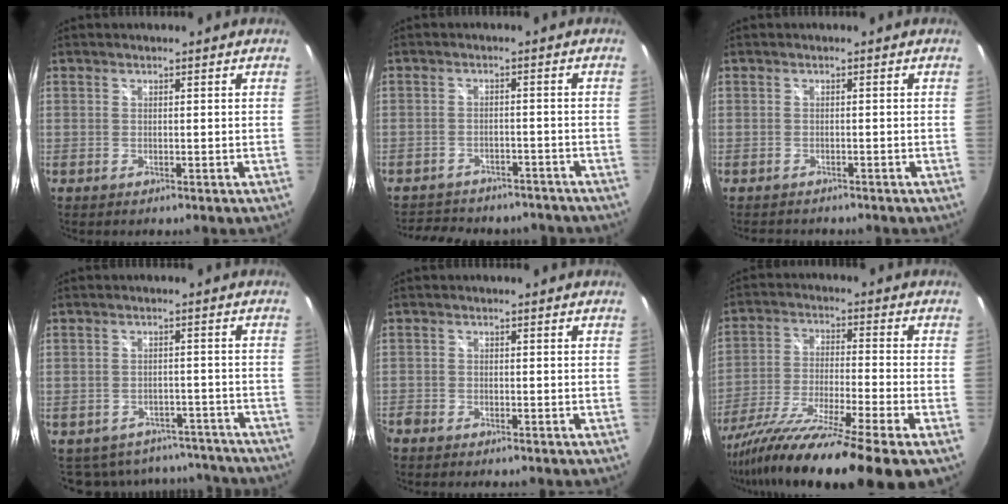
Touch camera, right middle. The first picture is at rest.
{"total": 13.7, "force": [-11.6, 5.6, 4.7], "torque": [-0.103, 0.006, -0.147]}
{"total": 2.4, "force": [-2.2, 0.8, 0.6], "torque": [-0.012, -0.007, -0.033]}
{"total": 14.0, "force": [-12.1, 6.4, 3.1], "torque": [-0.069, 0.027, -0.143]}
{"total": 2.6, "force": [-2.3, 1.0, 0.5], "torque": [-0.022, -0.009, -0.045]}
{"total": 20.7, "force": [-15.8, -1.0, 13.3], "torque": [-0.243, -0.070, -0.271]}